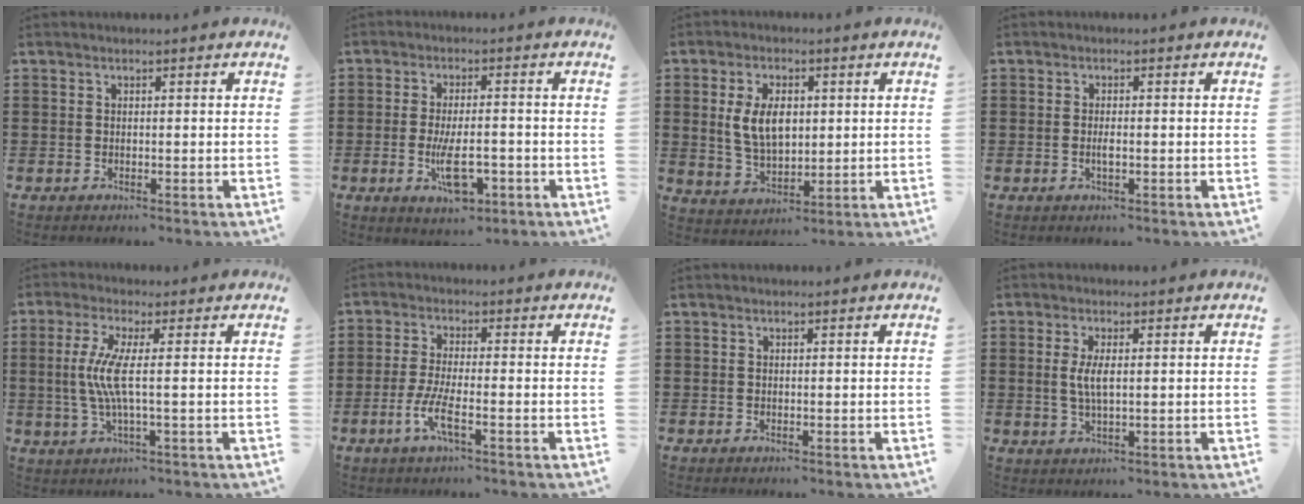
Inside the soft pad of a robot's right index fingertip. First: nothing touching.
{"total": 6.8, "force": [-2.4, 2.5, 5.9], "torque": [-0.108, -0.007, -0.044]}
{"total": 7.2, "force": [1.2, 4.2, 5.7], "torque": [-0.126, 0.007, 0.014]}
{"total": 1.7, "force": [-0.4, 0.5, 1.6], "torque": [-0.037, -0.002, -0.010]}
{"total": 6.3, "force": [0.0, 0.3, 6.2], "torque": [-0.144, -0.018, -0.013]}
{"total": 5.3, "force": [-2.4, 0.9, 4.6], "torque": [-0.105, -0.012, -0.051]}
{"total": 0.0}
{"total": 3.5, "force": [0.4, 1.1, 3.3], "torque": [-0.072, 0.000, 0.002]}